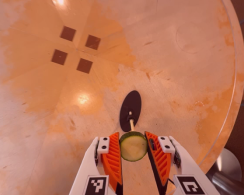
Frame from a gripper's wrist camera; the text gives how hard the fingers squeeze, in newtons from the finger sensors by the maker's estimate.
{"total": 10.1, "left": 10.3, "right": 9.9}